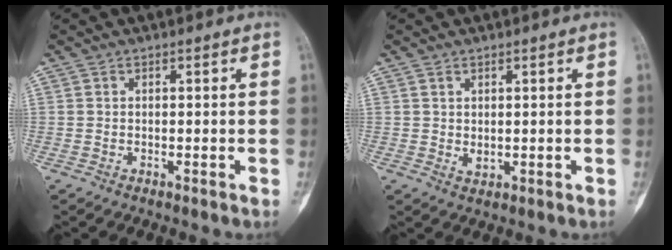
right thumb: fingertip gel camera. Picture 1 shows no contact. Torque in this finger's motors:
{"motor_torque": [-0.01, 0.02, -0.13, -0.14, 0.04]}